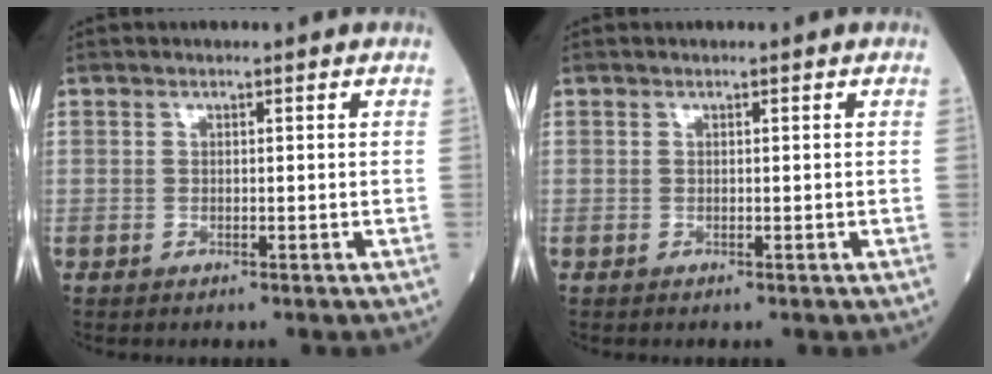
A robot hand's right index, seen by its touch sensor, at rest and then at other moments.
{"total": 0.0}